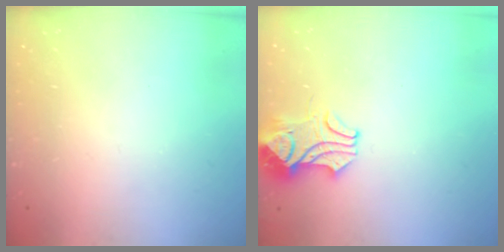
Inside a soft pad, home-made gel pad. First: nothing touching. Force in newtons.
{"total": 2.5, "press": 2.3, "slide": 1.0}